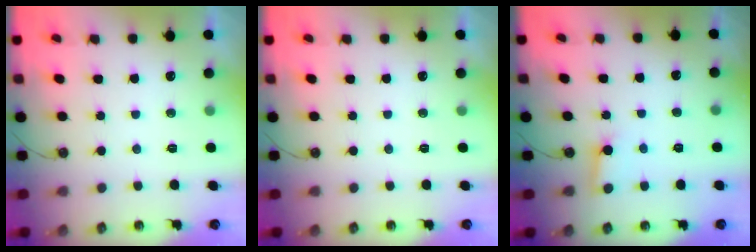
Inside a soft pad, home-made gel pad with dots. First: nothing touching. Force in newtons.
{"total": 0.0}
{"total": 2.6, "press": 2.6, "slide": 0.4}